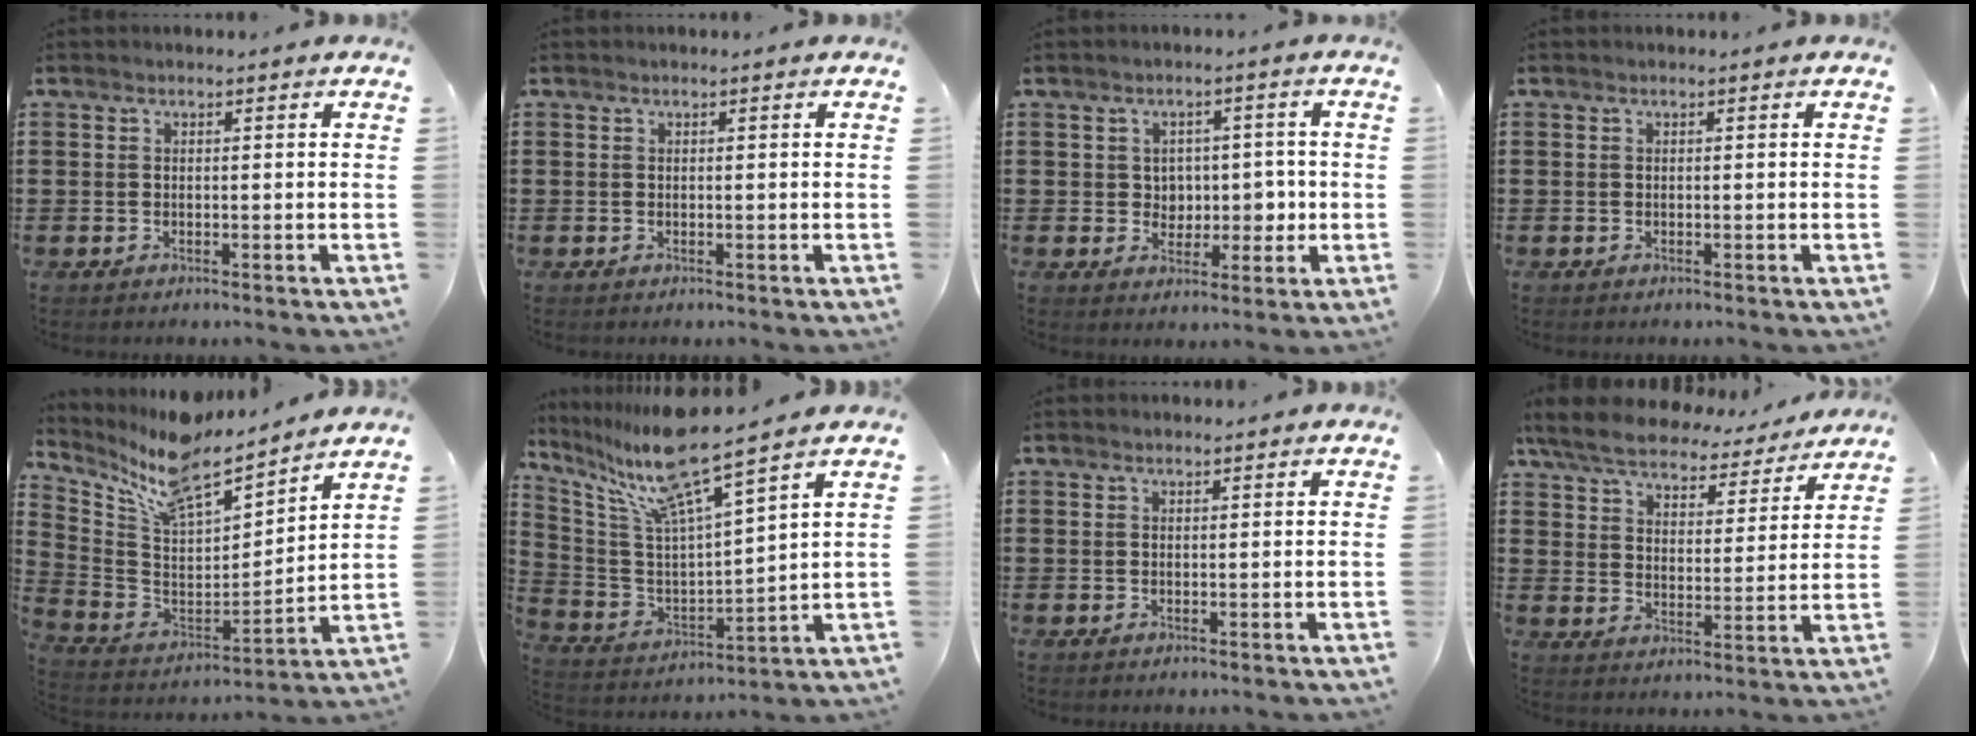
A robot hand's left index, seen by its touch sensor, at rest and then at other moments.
{"total": 0.0}
{"total": 4.3, "force": [0.4, 3.8, 1.9], "torque": [-0.030, -0.002, -0.002]}
{"total": 0.0}
{"total": 9.7, "force": [8.2, 2.4, 4.6], "torque": [-0.127, -0.053, 0.141]}
{"total": 11.3, "force": [8.9, 0.4, 7.1], "torque": [-0.177, -0.057, 0.144]}
{"total": 0.7, "force": [0.7, 0.1, 0.3], "torque": [-0.007, 0.000, 0.013]}
{"total": 6.7, "force": [6.3, 1.3, 2.0], "torque": [-0.068, -0.035, 0.108]}